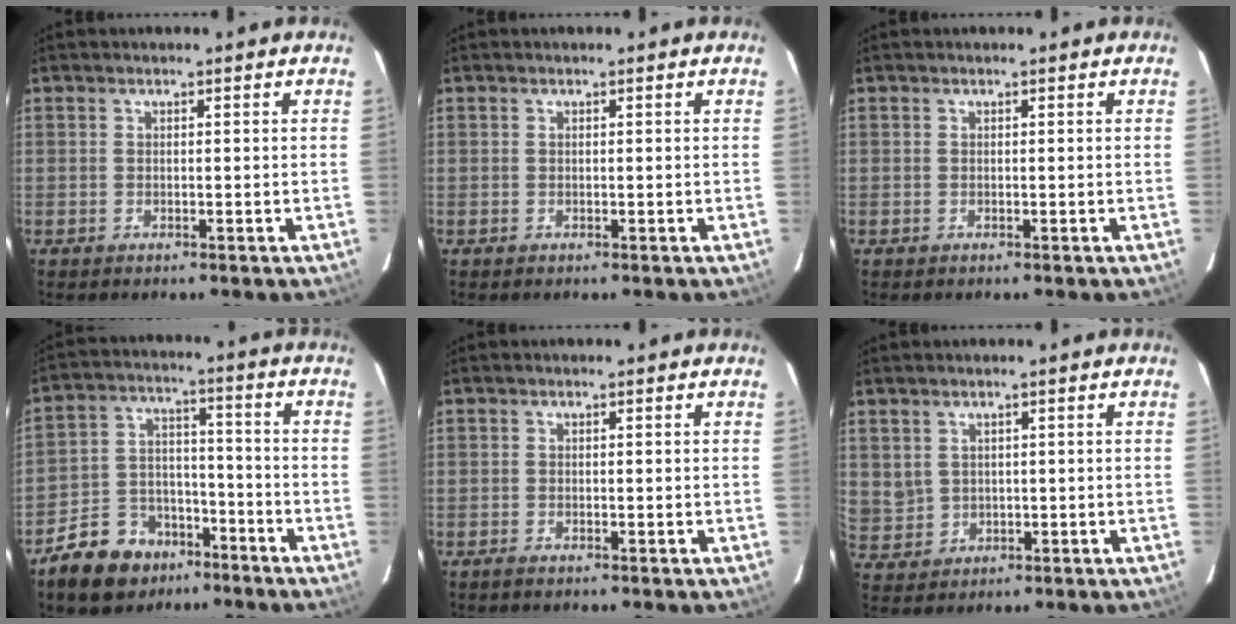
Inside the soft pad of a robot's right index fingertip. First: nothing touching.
{"total": 0.0}
{"total": 0.0}
{"total": 12.9, "force": [-9.0, 8.1, 4.5], "torque": [-0.106, 0.033, -0.133]}
{"total": 0.9, "force": [-0.9, 0.1, 0.3], "torque": [-0.006, -0.001, -0.016]}
{"total": 4.6, "force": [1.5, 4.1, 1.4], "torque": [-0.028, 0.004, 0.047]}